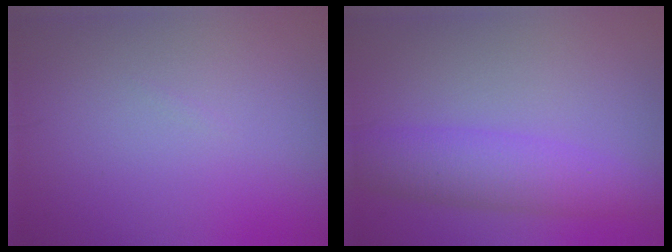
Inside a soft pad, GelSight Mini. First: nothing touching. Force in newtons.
{"total": 4.4, "press": 4.4, "slide": 0.1}